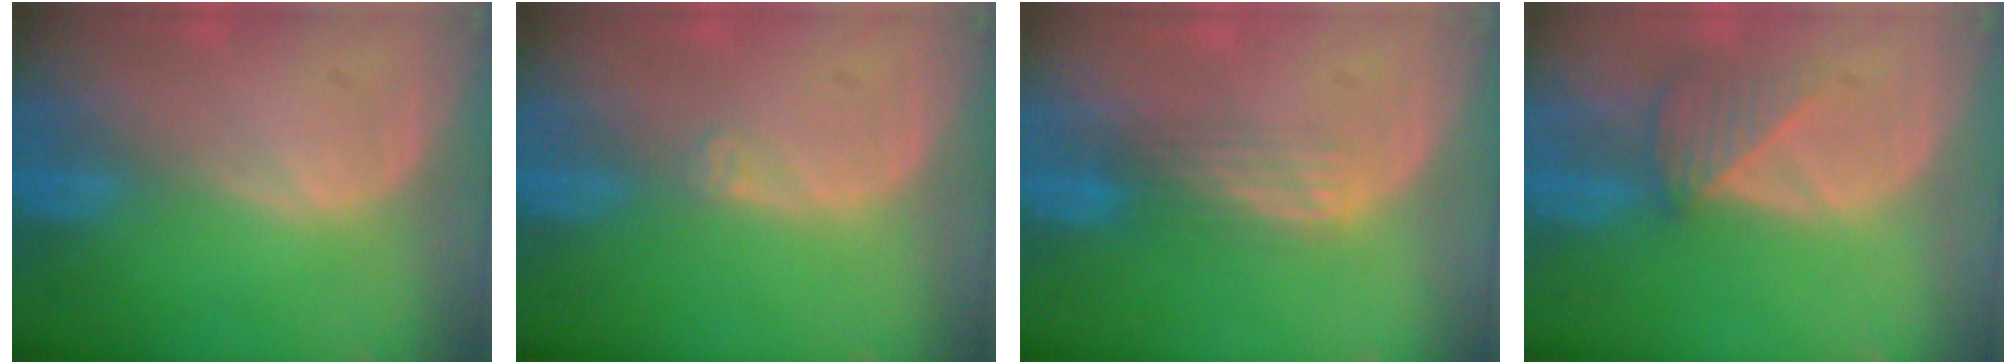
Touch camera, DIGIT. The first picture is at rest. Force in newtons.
{"total": 1.1, "press": 0.8, "slide": 0.7}
{"total": 2.9, "press": 2.7, "slide": 1.2}
{"total": 3.8, "press": 3.5, "slide": 1.4}